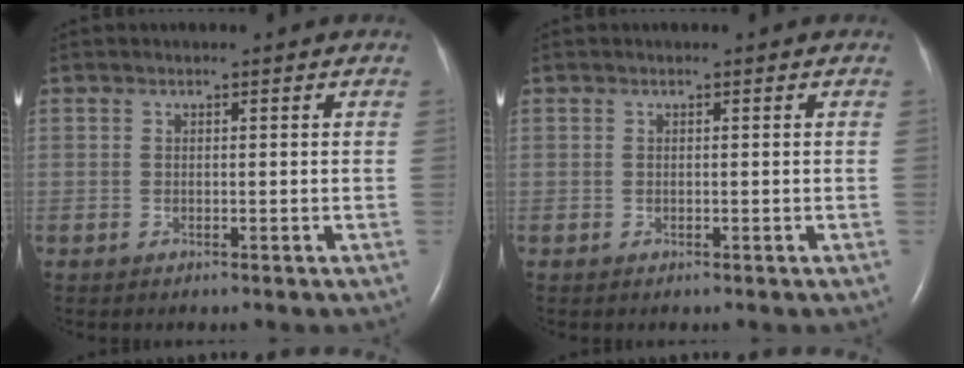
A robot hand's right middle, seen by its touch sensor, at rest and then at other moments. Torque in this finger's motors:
{"motor_torque": [0.23, -0.45, 0.00, 0.00]}